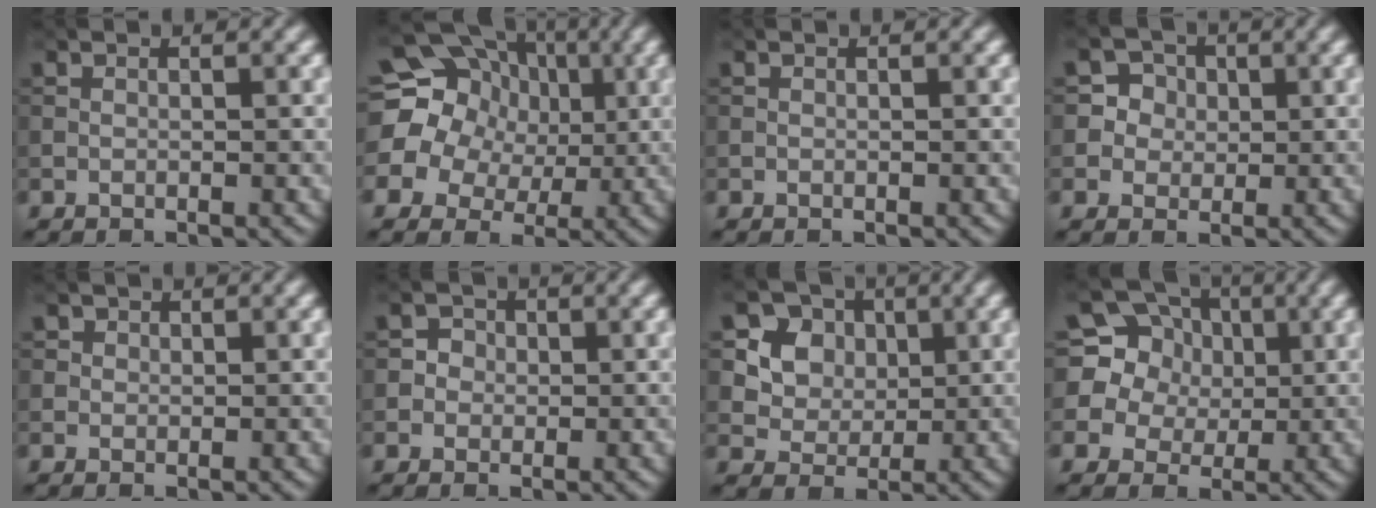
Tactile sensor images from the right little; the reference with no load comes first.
{"total": 17.1, "force": [3.1, 15.5, 6.6], "torque": [-0.156, 0.033, 0.033]}
{"total": 0.0}
{"total": 3.1, "force": [0.6, 3.0, 0.7], "torque": [-0.003, 0.002, 0.018]}
{"total": 0.5, "force": [0.0, 0.4, -0.3], "torque": [0.006, -0.001, 0.010]}
{"total": 1.3, "force": [-0.2, 1.3, 0.1], "torque": [0.008, 0.001, 0.004]}
{"total": 8.1, "force": [3.1, 6.8, 3.2], "torque": [-0.077, 0.014, 0.060]}
{"total": 9.6, "force": [3.2, 8.4, 3.3], "torque": [-0.097, 0.041, 0.051]}